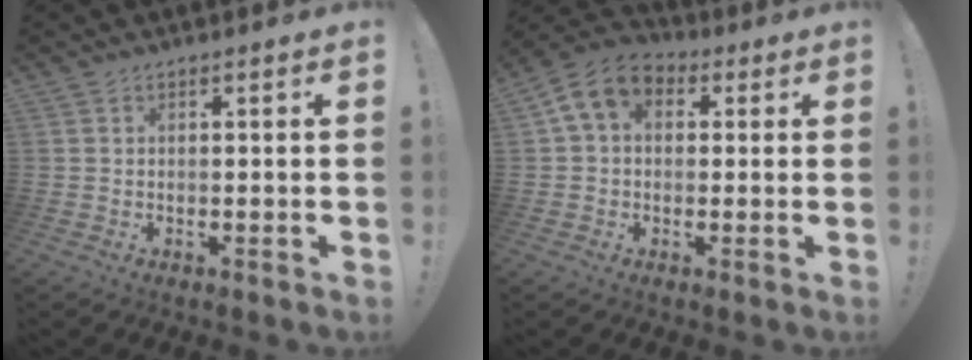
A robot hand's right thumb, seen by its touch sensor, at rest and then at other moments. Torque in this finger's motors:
{"motor_torque": [1.24, 1.83, 0.98, 0.07, 0.06]}